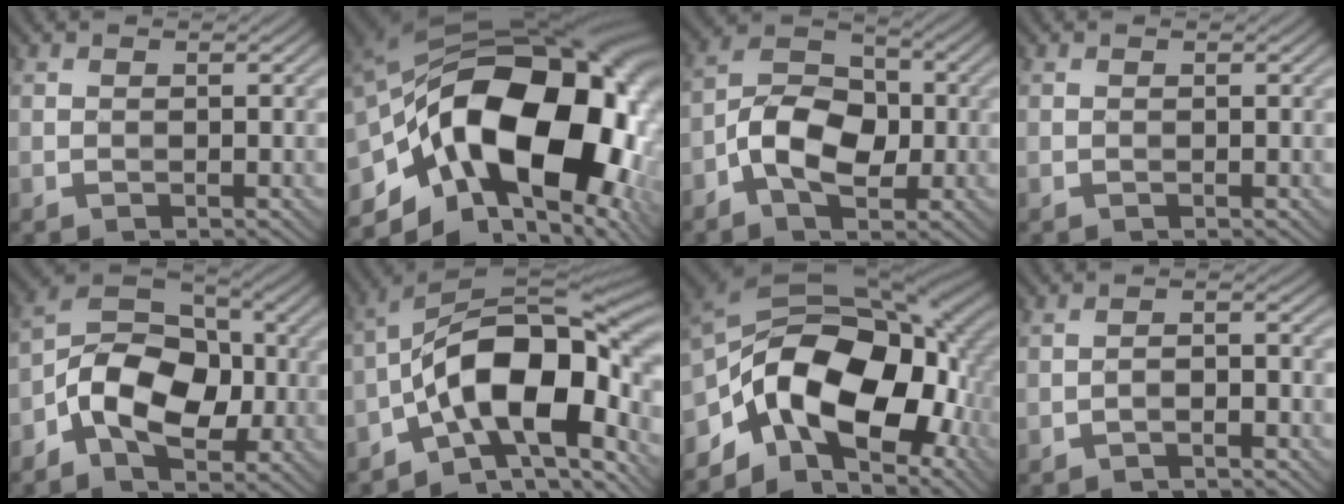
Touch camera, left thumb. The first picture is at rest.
{"total": 22.0, "force": [-3.8, 13.2, 17.1], "torque": [-0.322, -0.039, -0.043]}
{"total": 8.1, "force": [-2.4, 5.0, 5.9], "torque": [-0.106, 0.011, -0.056]}
{"total": 0.0}
{"total": 10.4, "force": [-3.4, 6.6, 7.3], "torque": [-0.133, 0.007, -0.078]}
{"total": 17.1, "force": [-5.0, 8.5, 14.0], "torque": [-0.206, 0.014, -0.110]}
{"total": 15.6, "force": [-5.2, 9.5, 11.2], "torque": [-0.181, -0.002, -0.112]}
{"total": 2.1, "force": [-1.6, 0.4, 1.2], "torque": [-0.020, 0.005, -0.033]}